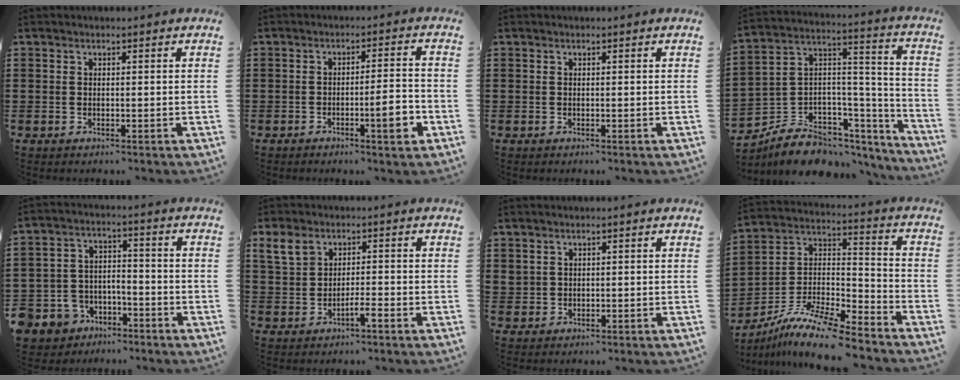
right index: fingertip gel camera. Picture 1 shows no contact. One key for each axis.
{"total": 6.1, "fx": -2.3, "fy": 1.2, "fz": 5.6, "tx": -0.080, "ty": -0.005, "tz": -0.040}
{"total": 0.0}
{"total": 8.0, "fx": -5.7, "fy": 5.1, "fz": 2.3, "tx": -0.049, "ty": 0.013, "tz": -0.100}
{"total": 5.6, "fx": -4.7, "fy": 3.1, "fz": 0.8, "tx": -0.056, "ty": 0.006, "tz": -0.101}
{"total": 4.2, "fx": 0.0, "fy": 2.5, "fz": 3.4, "tx": -0.070, "ty": 0.010, "tz": -0.001}
{"total": 1.6, "fx": 1.2, "fy": 1.0, "fz": 0.3, "tx": -0.009, "ty": 0.004, "tz": 0.024}
{"total": 10.9, "fx": -9.2, "fy": 1.7, "fz": 5.5, "tx": -0.118, "ty": 0.014, "tz": -0.188}